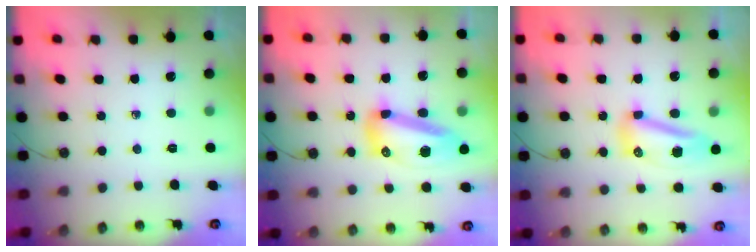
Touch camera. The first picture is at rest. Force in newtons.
{"total": 14.7, "press": 14.6, "slide": 1.6}
{"total": 11.1, "press": 11.1, "slide": 0.7}